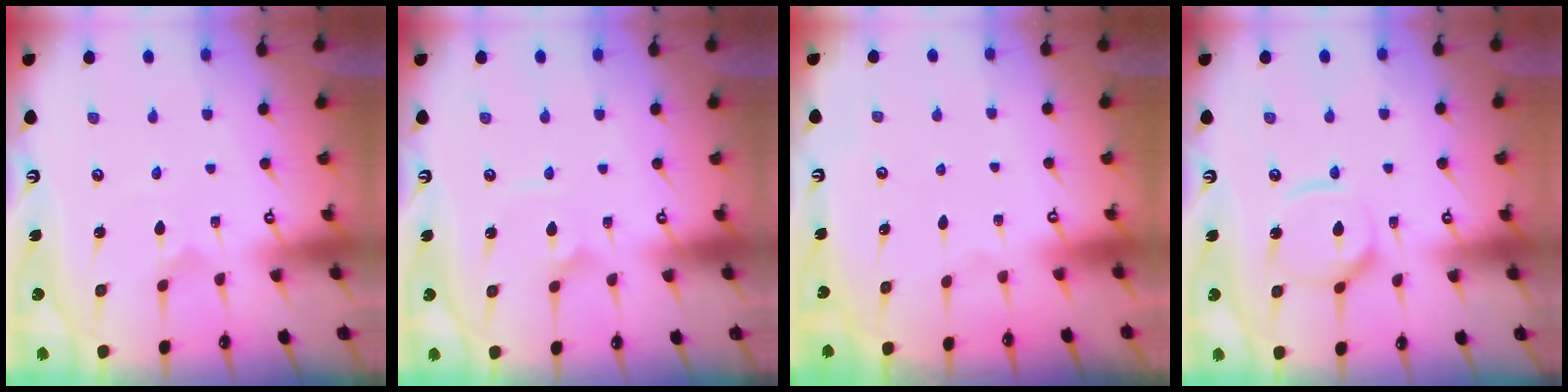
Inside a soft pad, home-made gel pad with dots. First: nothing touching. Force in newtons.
{"total": 1.8, "press": 1.8, "slide": 0.1}
{"total": 0.0}
{"total": 10.1, "press": 10.0, "slide": 1.2}